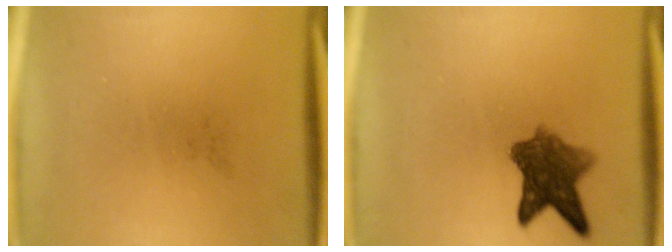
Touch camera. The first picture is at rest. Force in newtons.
{"total": 7.2}